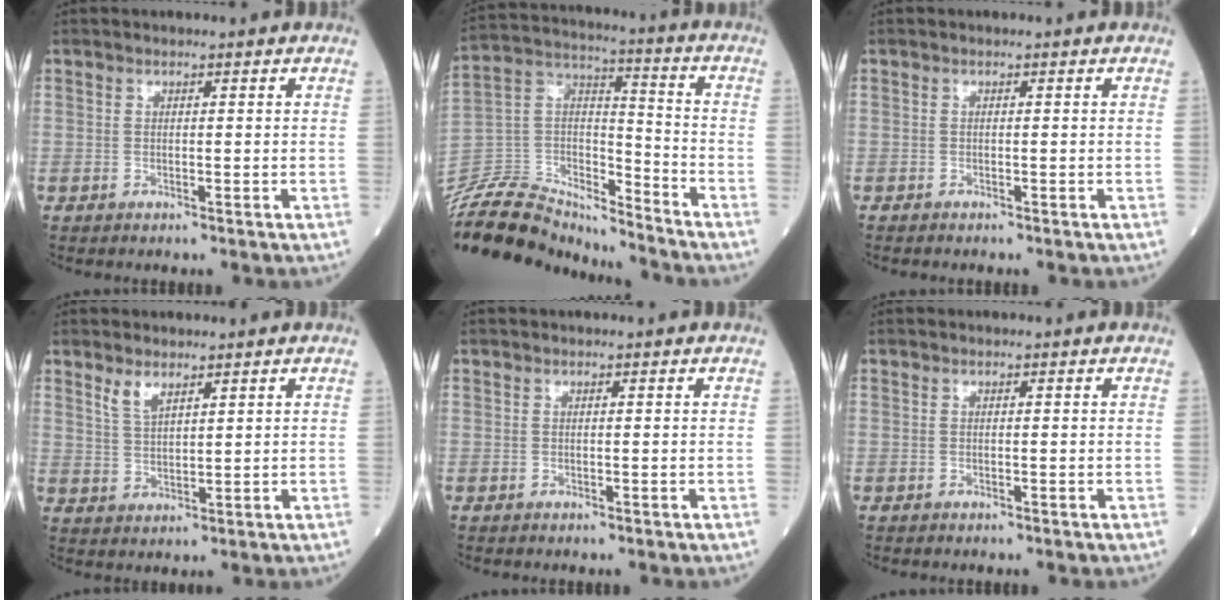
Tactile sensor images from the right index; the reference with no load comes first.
{"total": 19.8, "force": [-18.9, 4.0, 4.1], "torque": [-0.085, 0.039, -0.328]}
{"total": 0.6, "force": [-0.6, 0.1, 0.1], "torque": [-0.004, 0.000, -0.012]}
{"total": 3.1, "force": [2.2, 1.1, 1.8], "torque": [-0.040, -0.002, 0.050]}
{"total": 0.0}
{"total": 0.0}